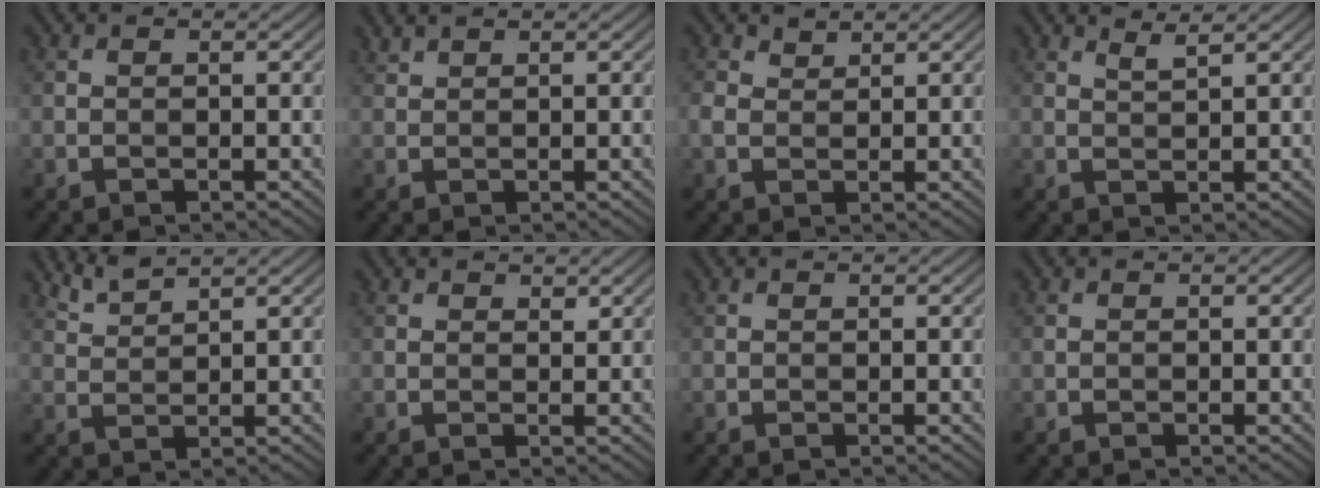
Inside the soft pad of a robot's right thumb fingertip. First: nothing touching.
{"total": 1.1, "force": [1.1, 0.0, 0.2], "torque": [-0.010, 0.007, 0.025]}
{"total": 2.1, "force": [1.3, 1.3, 1.1], "torque": [-0.031, 0.004, 0.027]}
{"total": 1.8, "force": [1.4, 0.1, 1.0], "torque": [-0.023, 0.009, 0.027]}
{"total": 2.9, "force": [2.6, 0.3, 1.3], "torque": [-0.027, 0.007, 0.058]}
{"total": 1.1, "force": [0.9, 0.4, 0.4], "torque": [-0.008, 0.001, 0.015]}
{"total": 0.0}
{"total": 0.0}